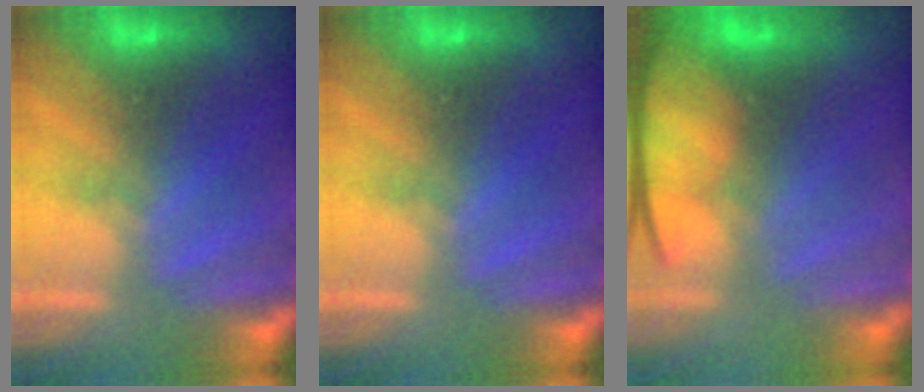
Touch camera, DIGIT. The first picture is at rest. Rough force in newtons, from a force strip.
{"total": 0.0}
{"total": 6.8}